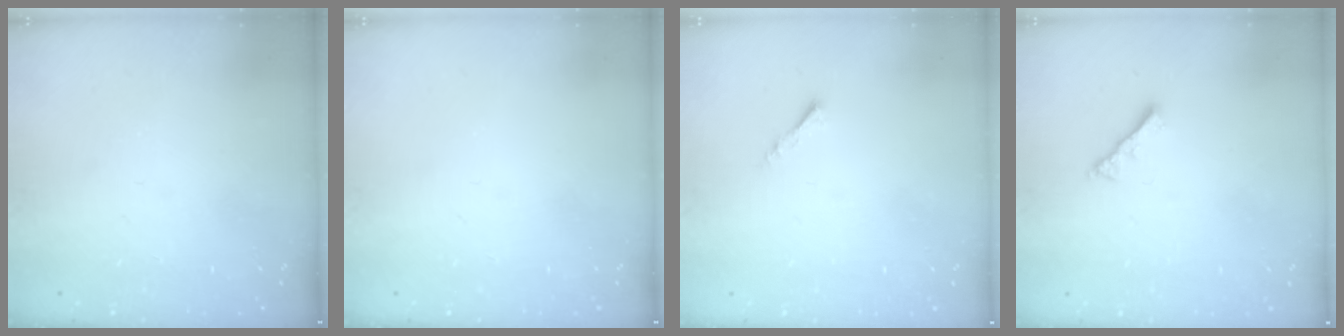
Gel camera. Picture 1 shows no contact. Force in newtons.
{"total": 0.0}
{"total": 1.1, "press": 1.0, "slide": 0.3}
{"total": 2.8, "press": 2.8, "slide": 0.6}